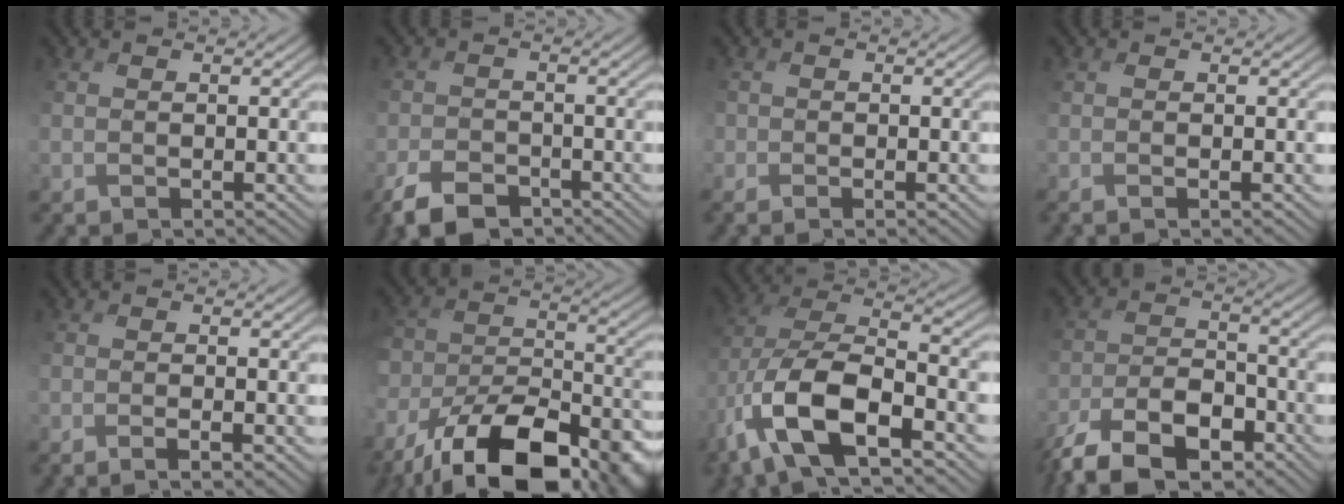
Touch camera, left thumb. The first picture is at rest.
{"total": 5.2, "force": [-3.9, 2.4, 2.5], "torque": [-0.049, -0.002, -0.081]}
{"total": 0.9, "force": [-0.3, 0.8, 0.1], "torque": [0.006, -0.002, -0.014]}
{"total": 0.5, "force": [-0.2, -0.4, 0.3], "torque": [-0.006, 0.002, -0.006]}
{"total": 2.0, "force": [-1.3, -0.2, 1.5], "torque": [-0.027, 0.004, -0.026]}
{"total": 18.4, "force": [-13.5, 7.5, 9.9], "torque": [-0.203, -0.046, -0.201]}
{"total": 15.1, "force": [-7.2, 6.2, 11.7], "torque": [-0.267, -0.017, -0.142]}
{"total": 11.2, "force": [-8.4, 4.3, 6.1], "torque": [-0.120, -0.005, -0.168]}